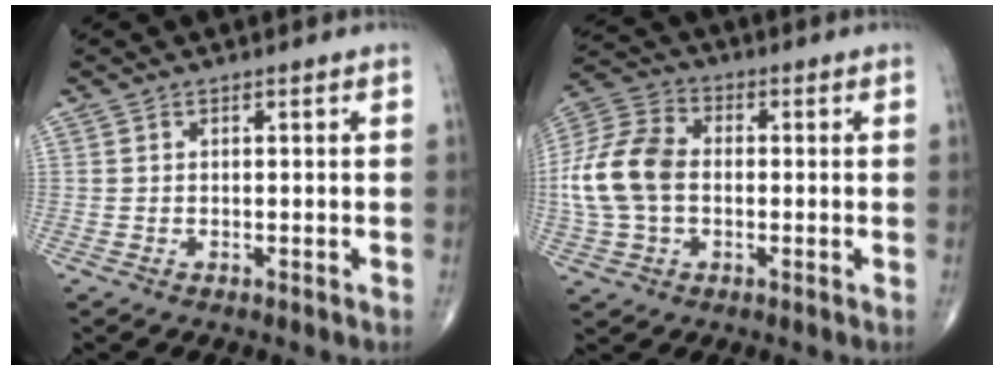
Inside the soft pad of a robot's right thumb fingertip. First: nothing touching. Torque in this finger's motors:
{"motor_torque": [-0.18, 0.78, 0.96, -0.18, 0.18]}